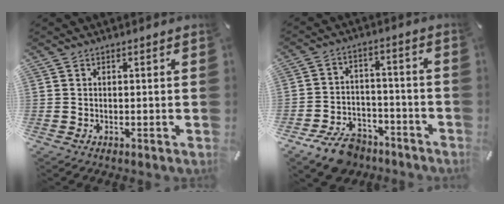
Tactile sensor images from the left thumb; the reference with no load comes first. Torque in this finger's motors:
{"motor_torque": [-0.27, 0.35, 0.73, 0.78, 0.02]}